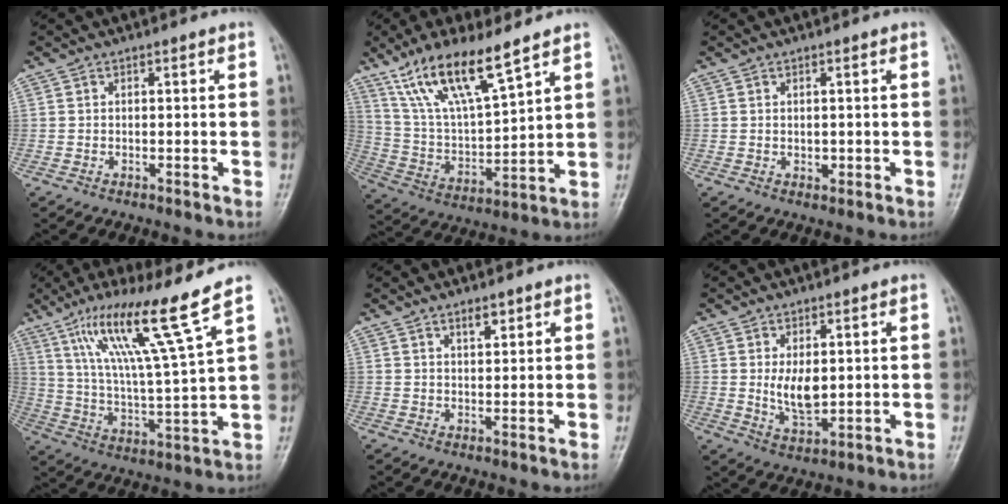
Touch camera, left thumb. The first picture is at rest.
{"total": 15.7, "force": [10.6, 3.7, 11.0], "torque": [-0.196, -0.045, 0.217]}
{"total": 1.2, "force": [0.2, 0.9, 0.7], "torque": [-0.011, -0.003, 0.007]}
{"total": 16.4, "force": [10.2, -0.5, 12.8], "torque": [-0.220, -0.053, 0.183]}
{"total": 2.6, "force": [1.9, 1.0, 1.5], "torque": [-0.020, -0.013, 0.032]}
{"total": 6.4, "force": [0.9, 3.6, 5.3], "torque": [-0.080, -0.017, 0.026]}